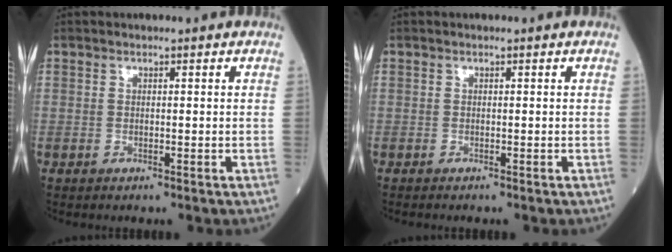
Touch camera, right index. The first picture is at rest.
{"total": 0.5, "force": [-0.5, 0.0, 0.1], "torque": [-0.002, -0.001, -0.012]}